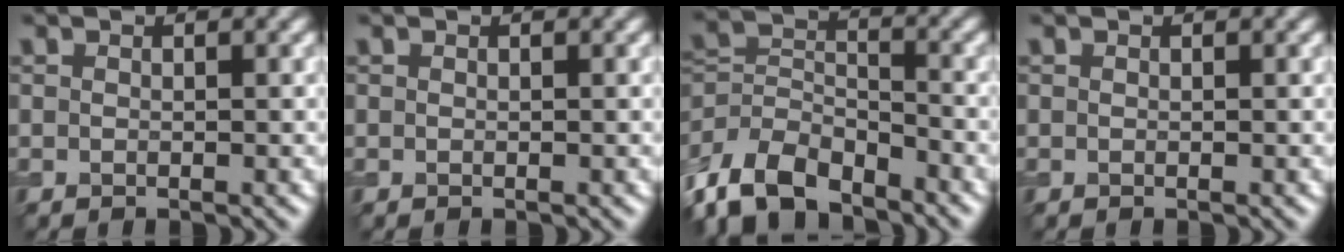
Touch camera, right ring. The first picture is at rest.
{"total": 0.0}
{"total": 9.1, "force": [-6.6, 4.2, 4.7], "torque": [-0.096, -0.004, -0.137]}
{"total": 0.0}